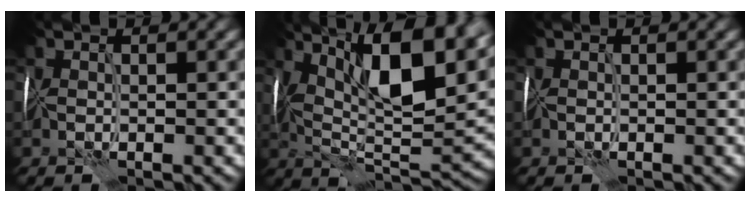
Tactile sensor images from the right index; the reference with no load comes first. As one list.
[{"total": 12.5, "force": [5.1, 4.9, 10.3], "torque": [-0.167, 0.004, 0.083]}, {"total": 0.0}]